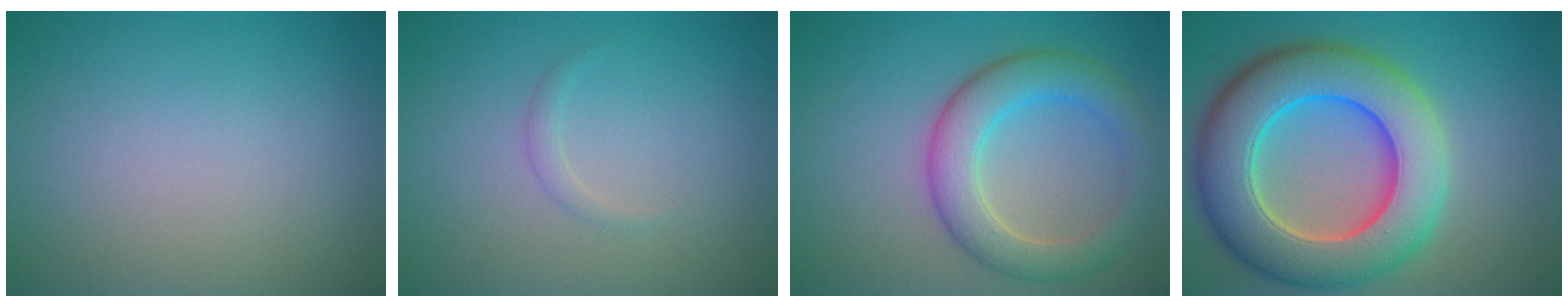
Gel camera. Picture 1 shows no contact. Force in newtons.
{"total": 0.7, "press": 0.7, "slide": 0.0}
{"total": 5.5, "press": 5.5, "slide": 0.2}
{"total": 11.4, "press": 11.4, "slide": 0.6}